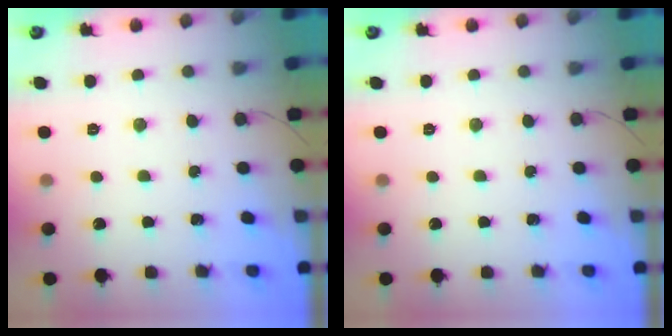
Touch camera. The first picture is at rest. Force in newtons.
{"total": 0.0}